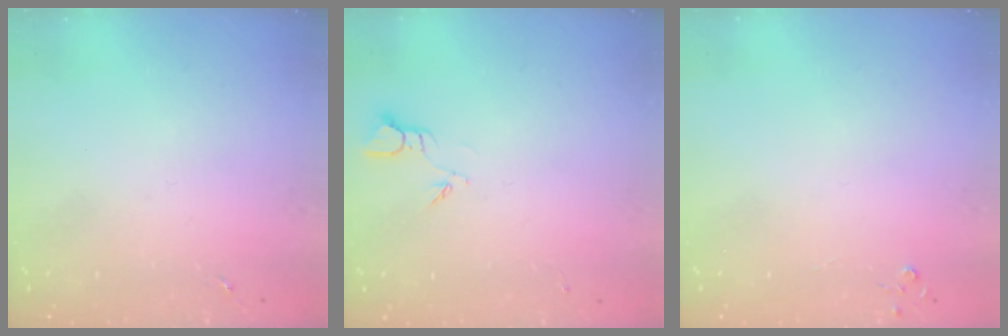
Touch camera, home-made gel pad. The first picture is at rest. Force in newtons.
{"total": 2.7, "press": 2.7, "slide": 0.3}
{"total": 2.7, "press": 2.7, "slide": 0.3}